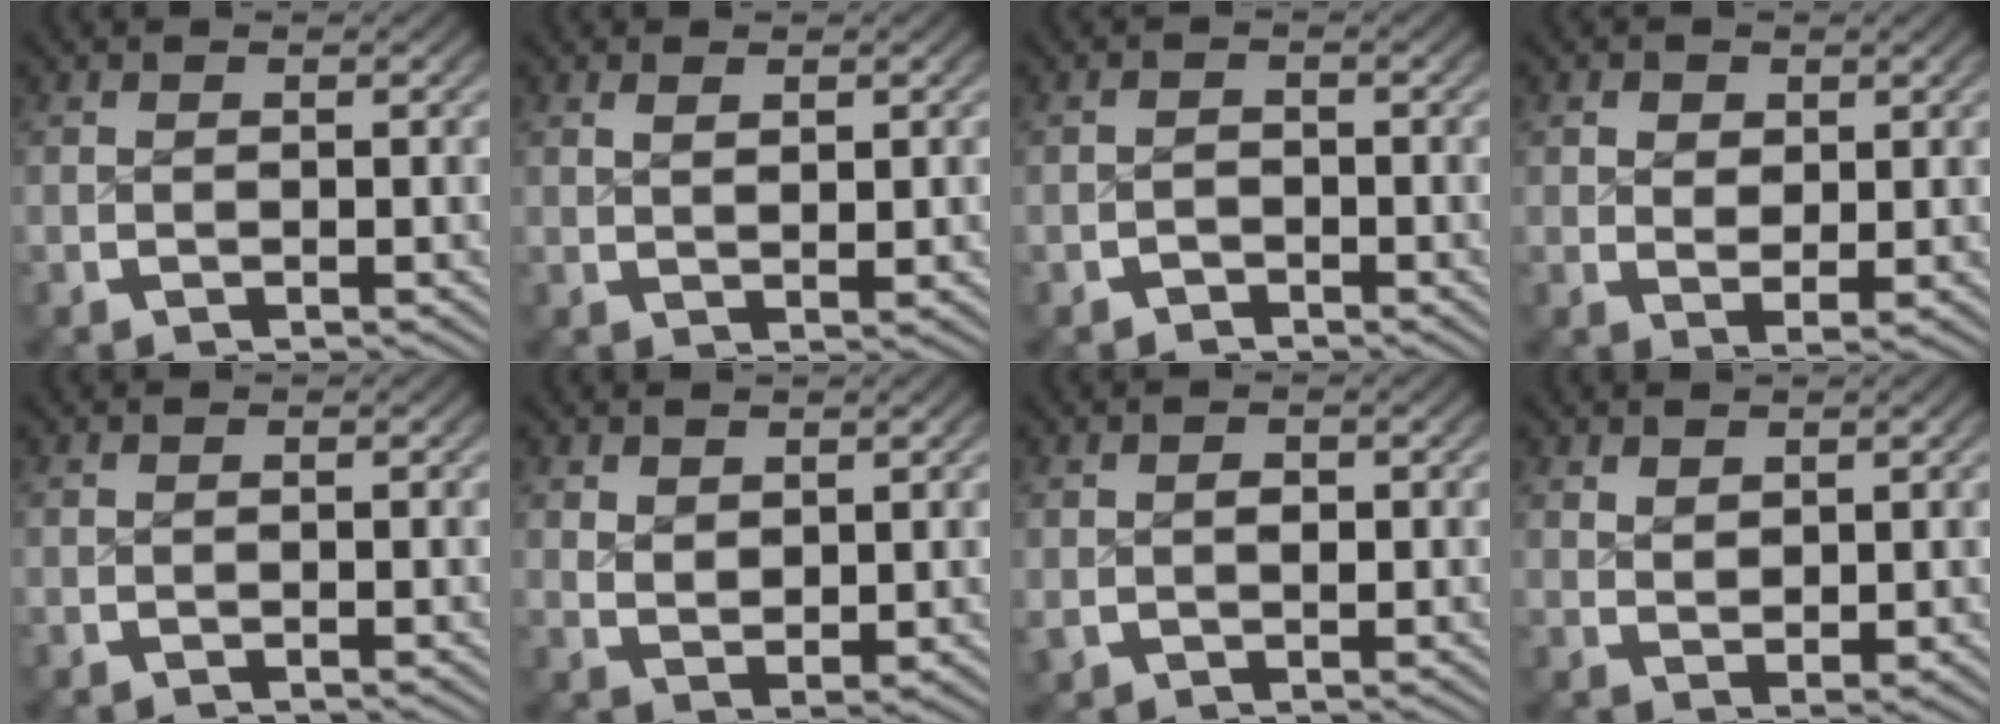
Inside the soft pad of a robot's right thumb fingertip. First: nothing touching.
{"total": 1.3, "force": [0.8, 0.3, 1.0], "torque": [-0.014, -0.003, 0.022]}
{"total": 1.3, "force": [-1.2, 0.5, 0.1], "torque": [-0.001, -0.006, -0.018]}
{"total": 2.3, "force": [0.9, 1.6, 1.5], "torque": [-0.033, -0.019, 0.027]}
{"total": 0.0}
{"total": 2.1, "force": [1.4, 1.0, 1.2], "torque": [-0.023, -0.011, 0.038]}
{"total": 1.6, "force": [0.2, 1.3, 0.9], "torque": [-0.028, -0.008, 0.014]}
{"total": 1.7, "force": [1.4, 0.5, 0.8], "torque": [-0.009, -0.004, 0.037]}